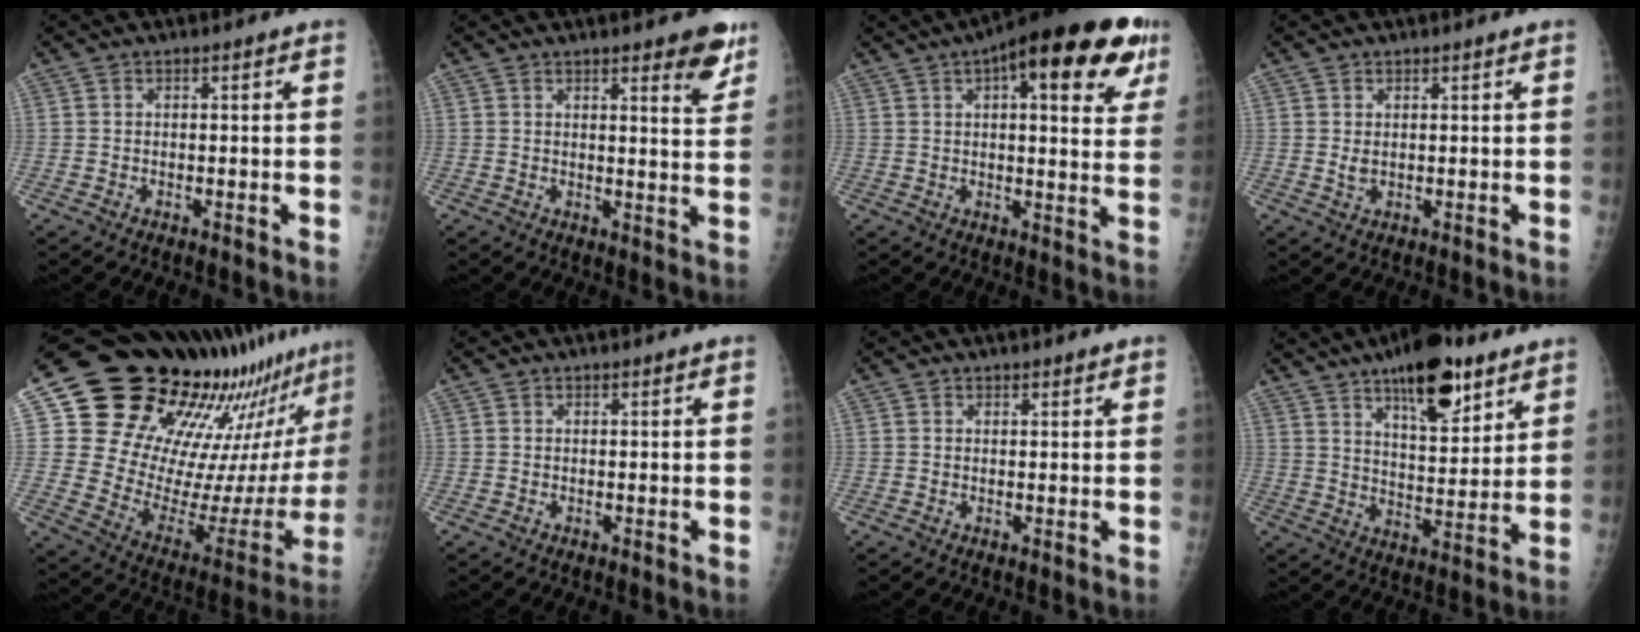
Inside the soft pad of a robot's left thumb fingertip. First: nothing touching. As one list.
[{"total": 6.7, "force": [4.4, 1.7, 4.8], "torque": [-0.037, -0.025, 0.051]}, {"total": 21.8, "force": [10.3, 7.6, 17.7], "torque": [-0.215, 0.003, 0.131]}, {"total": 1.6, "force": [0.6, 1.0, 1.1], "torque": [-0.015, -0.006, 0.015]}, {"total": 31.3, "force": [24.5, 10.5, 16.5], "torque": [-0.240, -0.152, 0.357]}, {"total": 0.0}, {"total": 0.8, "force": [0.7, 0.4, 0.1], "torque": [0.004, -0.006, 0.008]}, {"total": 16.3, "force": [10.1, 6.2, 11.2], "torque": [-0.135, -0.053, 0.158]}]